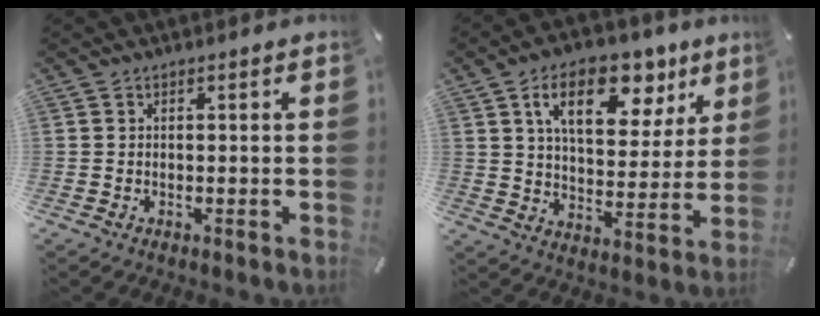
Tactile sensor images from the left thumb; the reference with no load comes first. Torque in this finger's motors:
{"motor_torque": [2.82, 2.18, 1.95, -0.81, 0.14]}